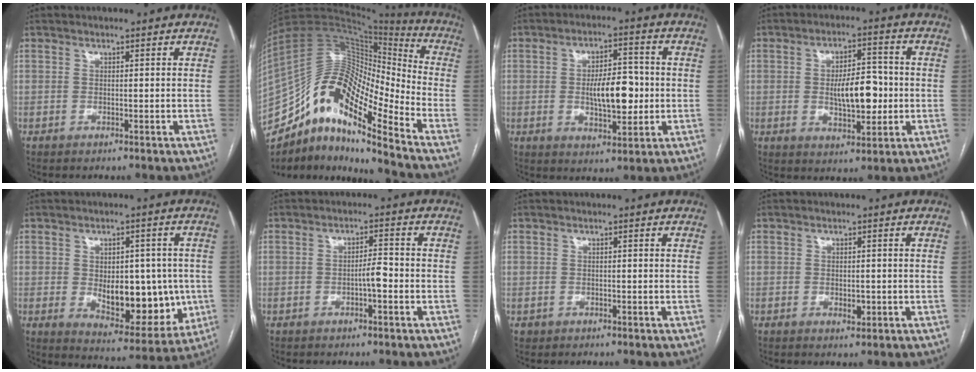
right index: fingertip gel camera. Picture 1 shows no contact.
{"total": 20.8, "force": [-13.6, 4.6, 15.1], "torque": [-0.285, 0.035, -0.241]}
{"total": 9.0, "force": [-0.5, 3.5, 8.2], "torque": [-0.138, 0.009, -0.004]}
{"total": 8.9, "force": [-0.6, 3.6, 8.1], "torque": [-0.134, 0.010, -0.005]}
{"total": 13.6, "force": [-1.1, 7.2, 11.4], "torque": [-0.147, 0.003, 0.008]}
{"total": 2.8, "force": [-1.0, 0.5, 2.6], "torque": [-0.039, 0.005, -0.018]}
{"total": 0.9, "force": [-0.4, 0.9, 0.0], "torque": [-0.003, 0.005, -0.004]}
{"total": 1.7, "force": [-0.4, 0.9, 1.4], "torque": [-0.022, -0.001, -0.001]}